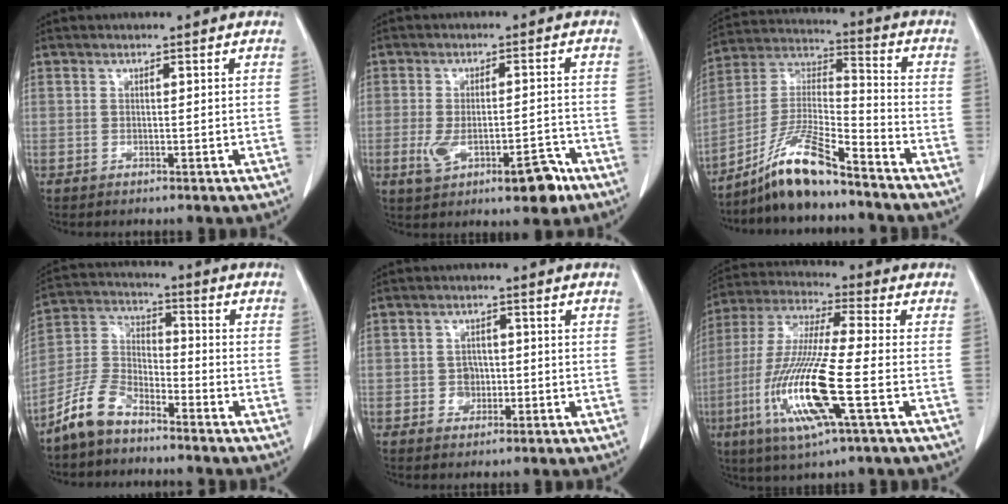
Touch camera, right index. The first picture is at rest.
{"total": 9.1, "force": [-3.9, 3.3, 7.5], "torque": [-0.119, 0.006, -0.050]}
{"total": 12.2, "force": [-9.6, 1.2, 7.5], "torque": [-0.155, 0.002, -0.179]}
{"total": 8.6, "force": [-6.8, 3.8, 3.8], "torque": [-0.095, 0.010, -0.141]}
{"total": 2.8, "force": [-0.5, 2.5, 1.2], "torque": [-0.010, 0.007, -0.004]}
{"total": 16.7, "force": [-4.9, 1.1, 16.0], "torque": [-0.338, -0.020, -0.092]}